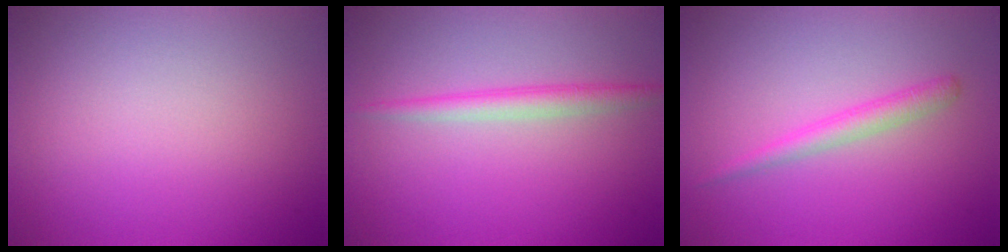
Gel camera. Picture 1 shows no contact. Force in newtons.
{"total": 2.1, "press": 2.1, "slide": 0.1}
{"total": 1.8, "press": 1.8, "slide": 0.0}